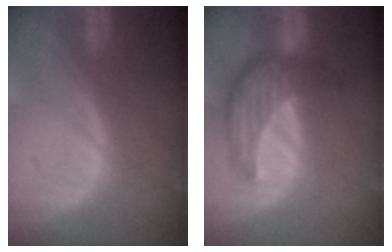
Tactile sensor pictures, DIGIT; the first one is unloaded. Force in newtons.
{"total": 7.9, "press": 7.4, "slide": 2.7}